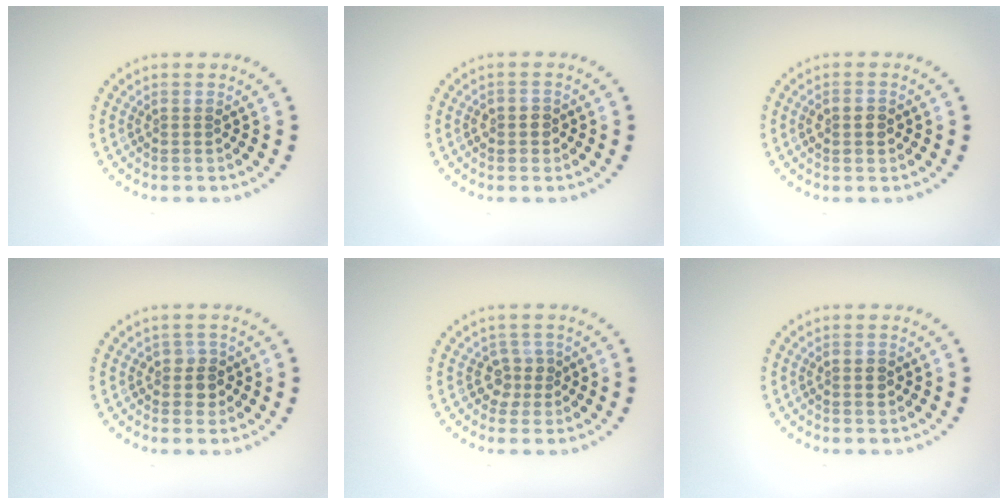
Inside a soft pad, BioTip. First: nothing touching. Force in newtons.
{"total": 1.4, "press": 1.3, "slide": 0.5}
{"total": 1.4, "press": 1.4, "slide": 0.2}
{"total": 1.9, "press": 1.7, "slide": 0.8}
{"total": 1.9, "press": 1.5, "slide": 1.1}
{"total": 1.4, "press": 1.4, "slide": 0.2}